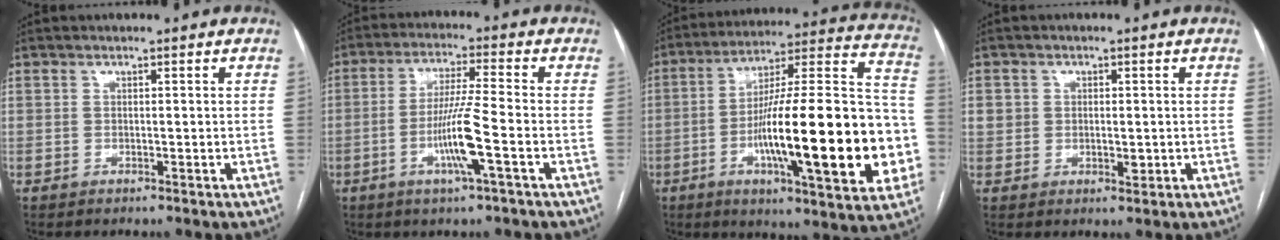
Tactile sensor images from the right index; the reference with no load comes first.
{"total": 8.7, "force": [-2.8, -0.6, 8.2], "torque": [-0.159, -0.007, -0.055]}
{"total": 28.4, "force": [-6.3, 4.4, 27.4], "torque": [-0.360, 0.009, -0.096]}
{"total": 3.6, "force": [0.2, 2.9, 2.1], "torque": [-0.028, 0.003, 0.008]}